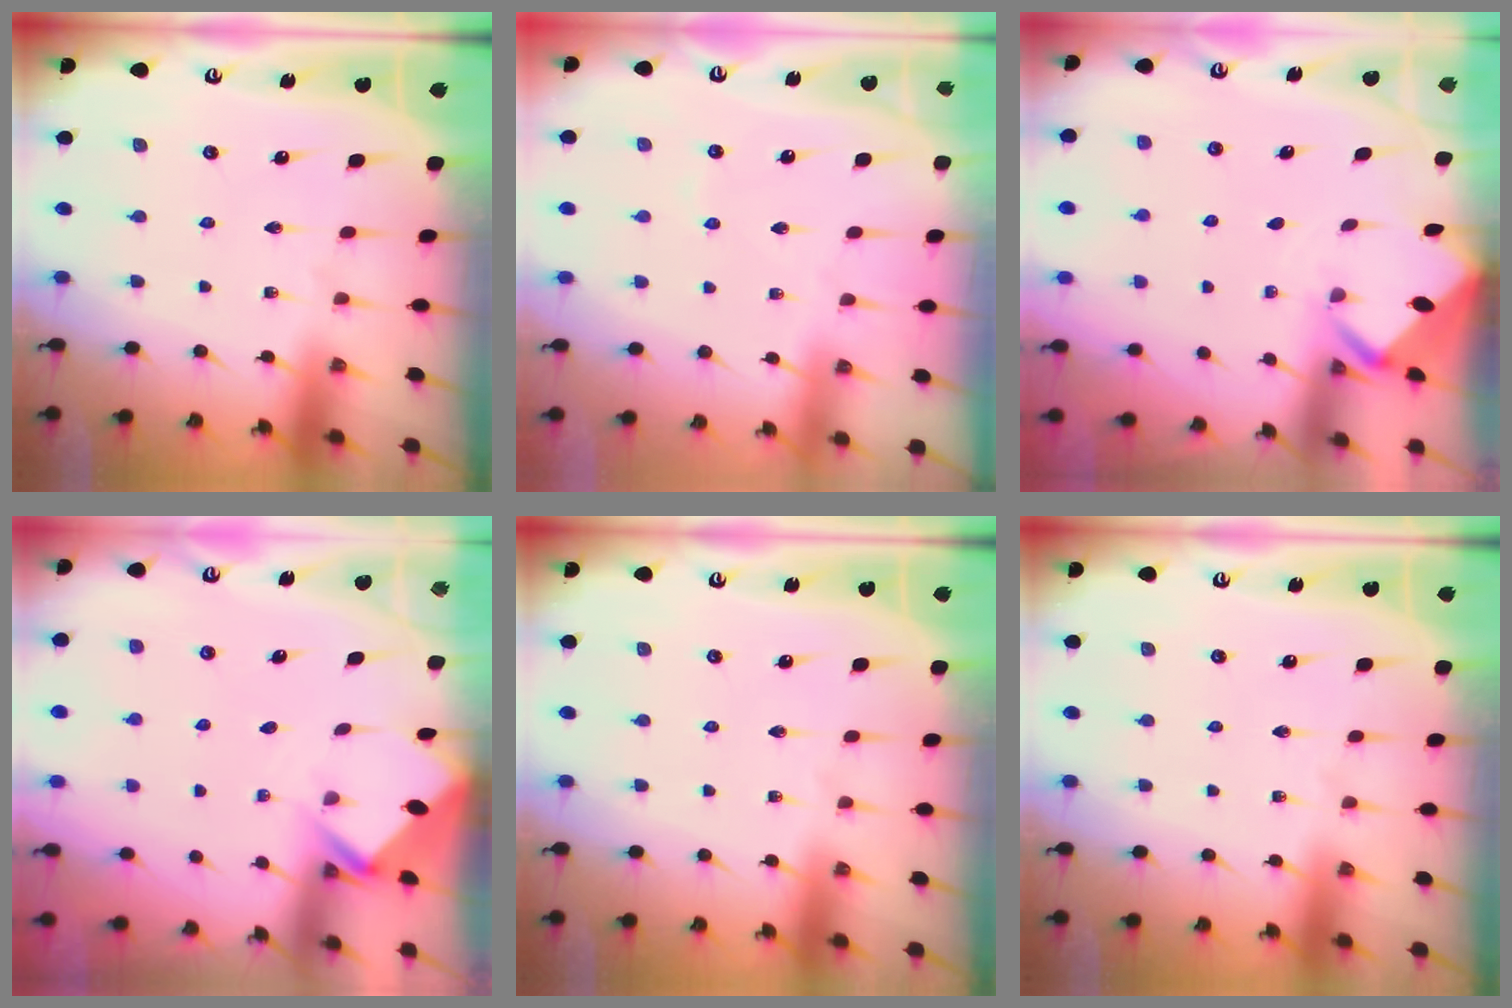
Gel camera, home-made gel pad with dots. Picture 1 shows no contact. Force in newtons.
{"total": 2.7, "press": 2.6, "slide": 0.5}
{"total": 2.2, "press": 2.2, "slide": 0.2}
{"total": 2.7, "press": 2.7, "slide": 0.2}
{"total": 0.0}
{"total": 0.0}